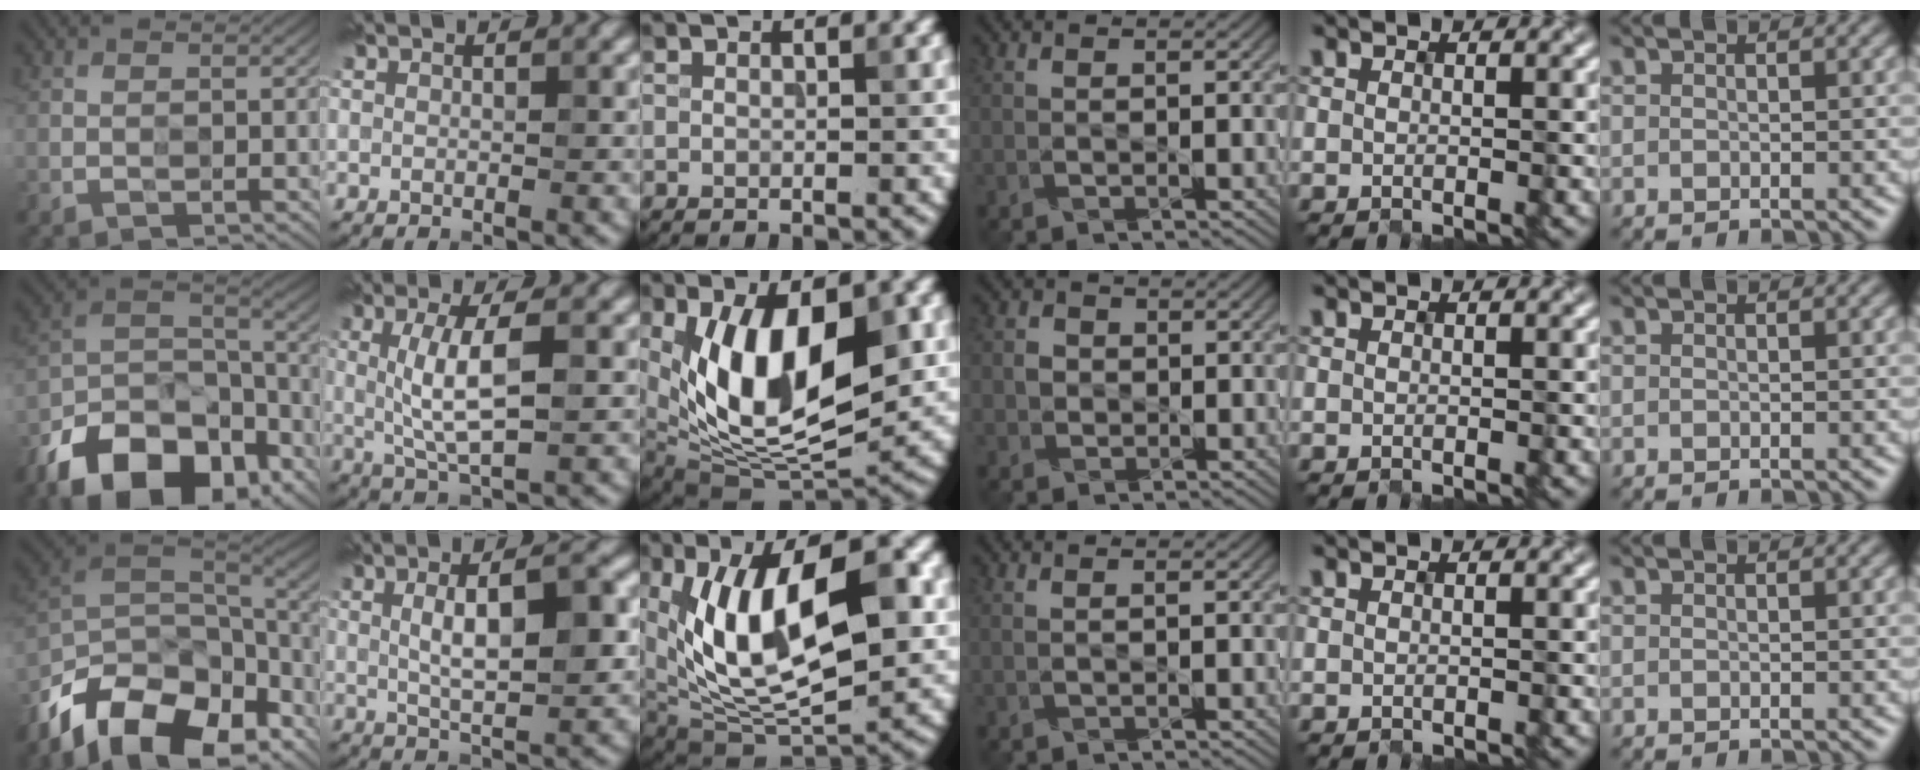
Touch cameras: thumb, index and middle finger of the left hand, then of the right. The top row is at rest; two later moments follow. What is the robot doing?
{"motion": "extract", "object": "keycard holder"}